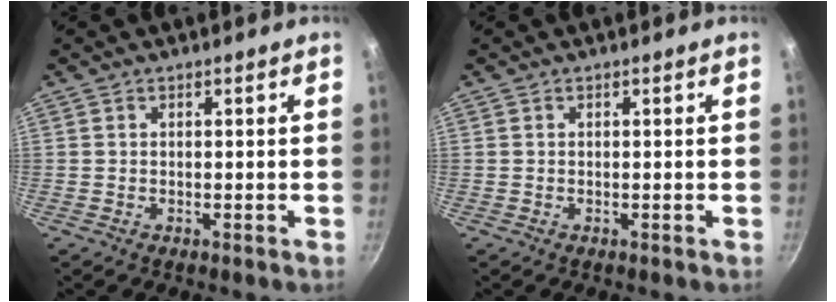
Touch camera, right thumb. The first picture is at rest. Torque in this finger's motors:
{"motor_torque": [0.04, -0.04, 0.26, 0.00, 0.02]}